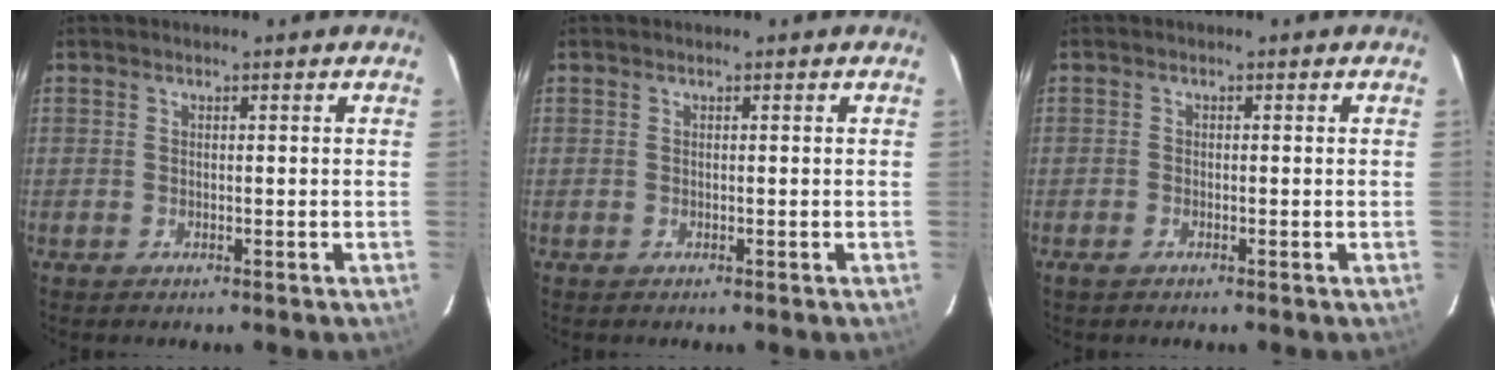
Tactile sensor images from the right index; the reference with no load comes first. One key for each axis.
{"total": 0.0}
{"total": 1.0, "fx": -0.8, "fy": 0.5, "fz": 0.4, "tx": -0.010, "ty": -0.003, "tz": -0.018}